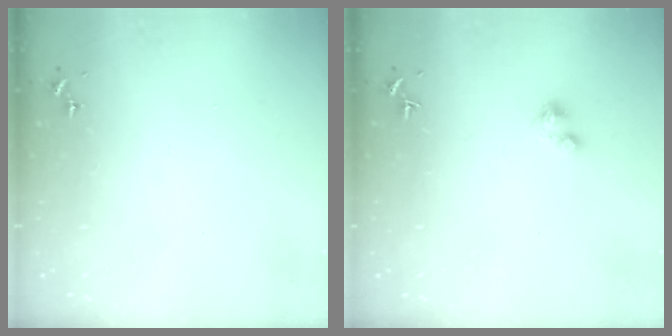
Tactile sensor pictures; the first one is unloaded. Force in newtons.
{"total": 2.6, "press": 2.6, "slide": 0.3}